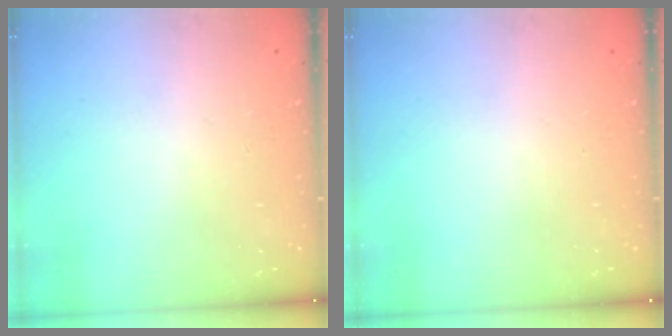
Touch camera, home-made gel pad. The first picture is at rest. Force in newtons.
{"total": 0.0}